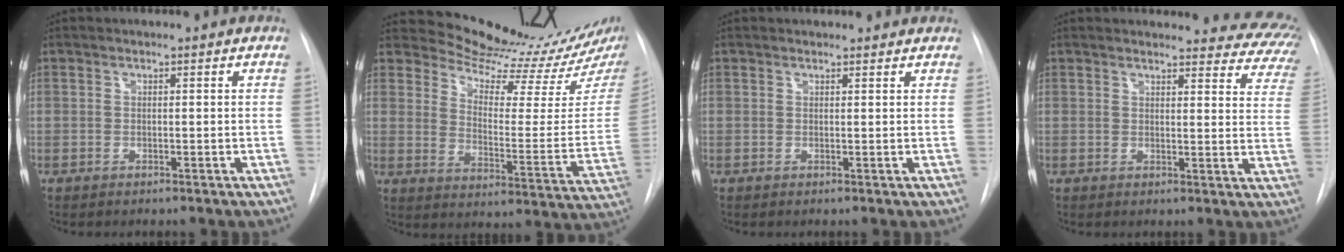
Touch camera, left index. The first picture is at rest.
{"total": 14.6, "force": [14.2, -1.1, 3.1], "torque": [-0.049, -0.114, 0.191]}
{"total": 2.3, "force": [2.1, 0.9, 0.3], "torque": [-0.002, 0.007, 0.015]}
{"total": 16.9, "force": [15.8, 4.8, 3.6], "torque": [-0.009, -0.067, 0.140]}